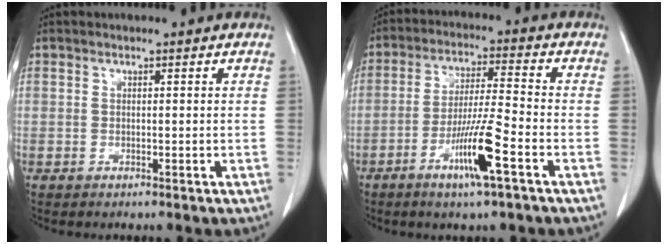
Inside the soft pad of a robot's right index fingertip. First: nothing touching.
{"total": 9.5, "force": [-4.4, -0.2, 8.4], "torque": [-0.157, -0.012, -0.083]}